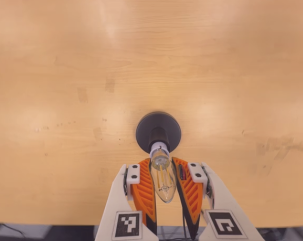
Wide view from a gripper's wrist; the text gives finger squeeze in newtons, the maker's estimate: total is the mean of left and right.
{"total": 20.3, "left": 19.4, "right": 21.1}